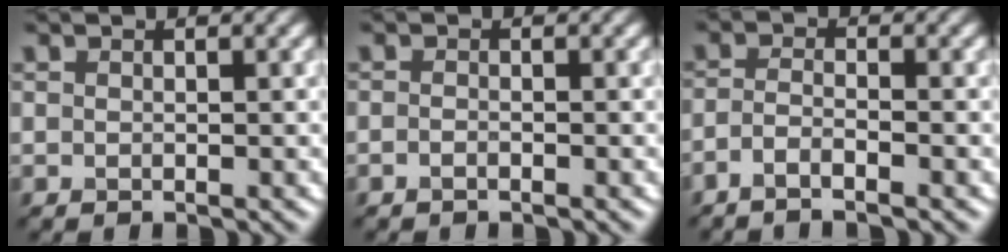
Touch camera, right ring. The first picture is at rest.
{"total": 0.6, "force": [-0.4, 0.2, 0.4], "torque": [-0.008, -0.002, -0.008]}
{"total": 2.2, "force": [-1.4, 0.4, 1.5], "torque": [-0.030, -0.004, -0.037]}